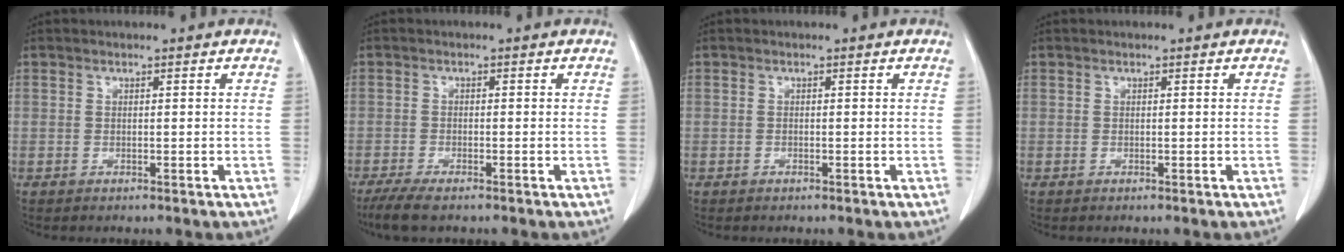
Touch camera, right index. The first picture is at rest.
{"total": 4.5, "force": [-3.4, 0.8, 2.9], "torque": [-0.055, -0.012, -0.055]}
{"total": 0.0}
{"total": 0.0}